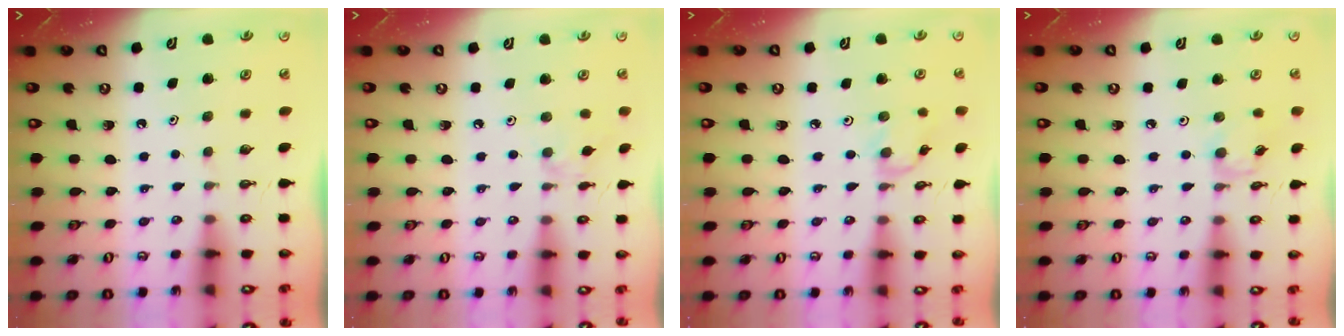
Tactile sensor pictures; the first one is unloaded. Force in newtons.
{"total": 2.5, "press": 2.5, "slide": 0.5}
{"total": 2.6, "press": 2.6, "slide": 0.2}
{"total": 4.0, "press": 3.9, "slide": 0.5}